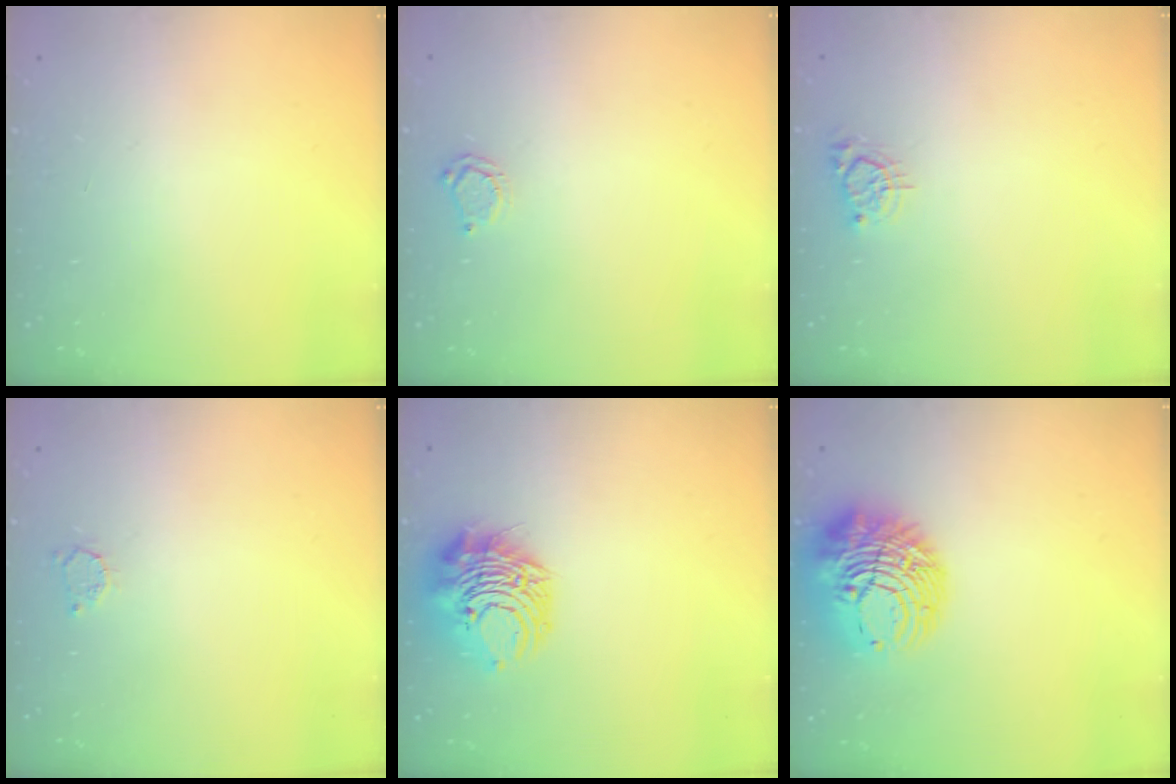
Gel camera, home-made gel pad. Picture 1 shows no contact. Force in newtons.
{"total": 4.2, "press": 4.2, "slide": 0.2}
{"total": 2.5, "press": 2.5, "slide": 0.4}
{"total": 2.4, "press": 2.4, "slide": 0.4}
{"total": 9.9, "press": 9.9, "slide": 1.0}
{"total": 14.2, "press": 14.1, "slide": 1.5}